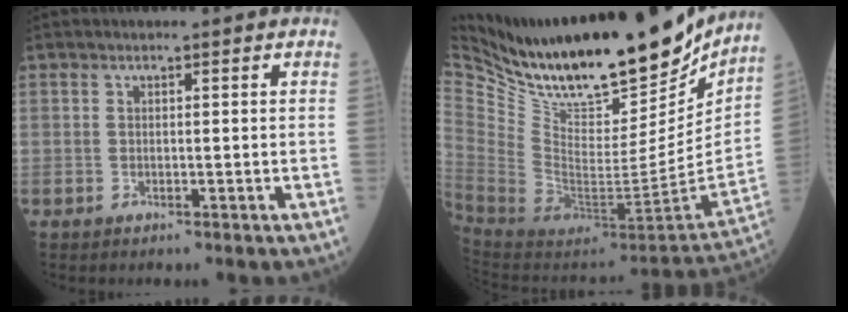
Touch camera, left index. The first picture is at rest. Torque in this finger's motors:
{"motor_torque": [-0.27, -1.29, 0.16, 0.09]}